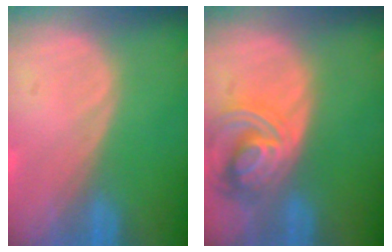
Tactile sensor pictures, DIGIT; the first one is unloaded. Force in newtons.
{"total": 7.7, "press": 6.9, "slide": 3.5}